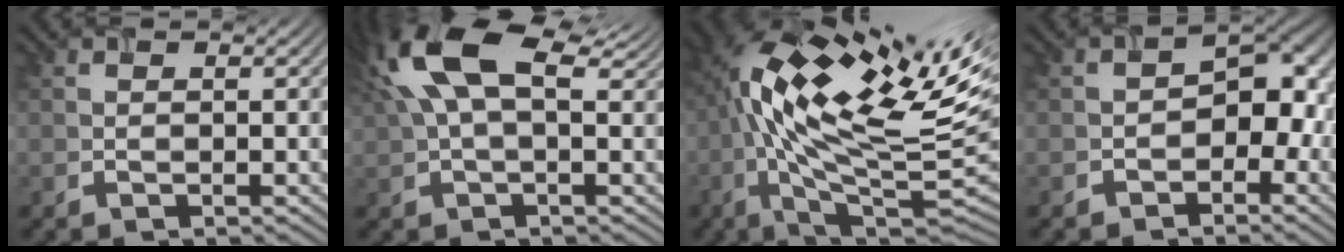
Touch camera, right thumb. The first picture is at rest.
{"total": 13.4, "force": [5.1, 6.3, 10.7], "torque": [-0.242, 0.021, 0.092]}
{"total": 18.9, "force": [2.8, 6.5, 17.5], "torque": [-0.302, 0.008, 0.057]}
{"total": 6.0, "force": [-2.0, 4.1, 3.9], "torque": [-0.028, 0.008, -0.037]}